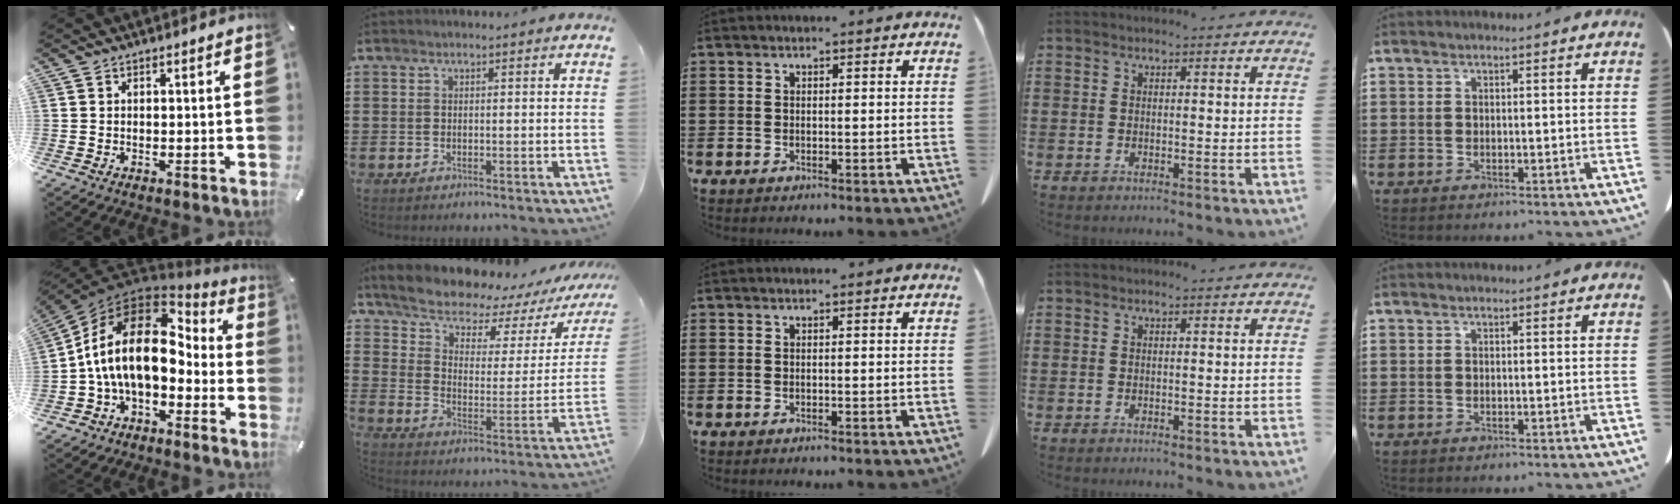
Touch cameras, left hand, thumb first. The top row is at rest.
{"thumb": {"total": 18.6, "force": [0.3, 11.7, 14.5], "torque": [-0.307, 0.003, 0.002]}, "index": {"total": 7.1, "force": [6.5, 1.9, 2.3], "torque": [-0.075, -0.047, 0.108]}}